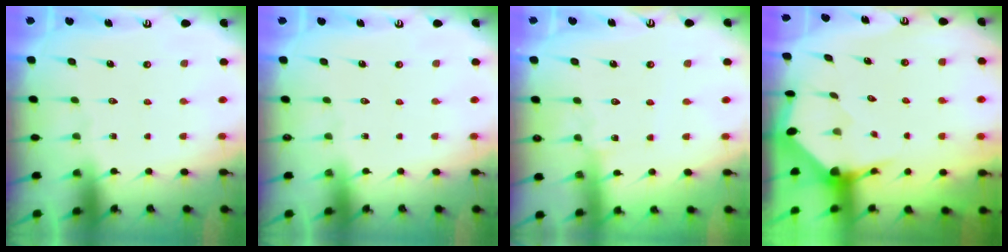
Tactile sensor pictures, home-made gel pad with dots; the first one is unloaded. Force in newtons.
{"total": 0.0}
{"total": 1.8, "press": 1.8, "slide": 0.2}
{"total": 3.6, "press": 3.6, "slide": 0.5}